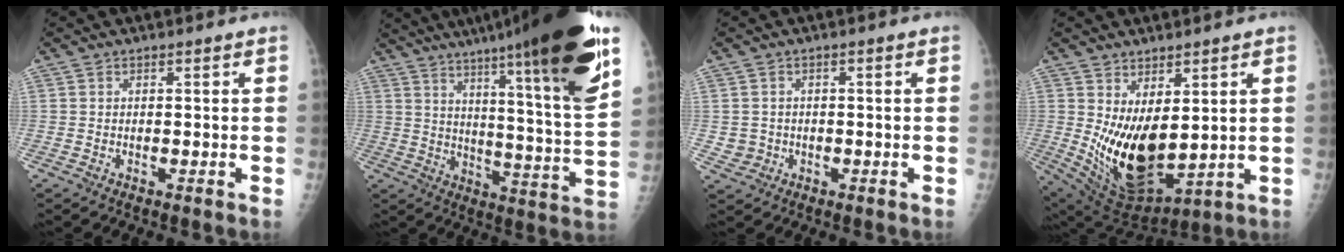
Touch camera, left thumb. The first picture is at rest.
{"total": 27.8, "force": [17.6, 2.4, 21.4], "torque": [-0.305, -0.070, 0.253]}
{"total": 2.7, "force": [-0.6, 2.6, 0.2], "torque": [0.006, 0.005, -0.006]}
{"total": 14.6, "force": [1.6, 7.3, 12.6], "torque": [-0.207, -0.044, 0.061]}